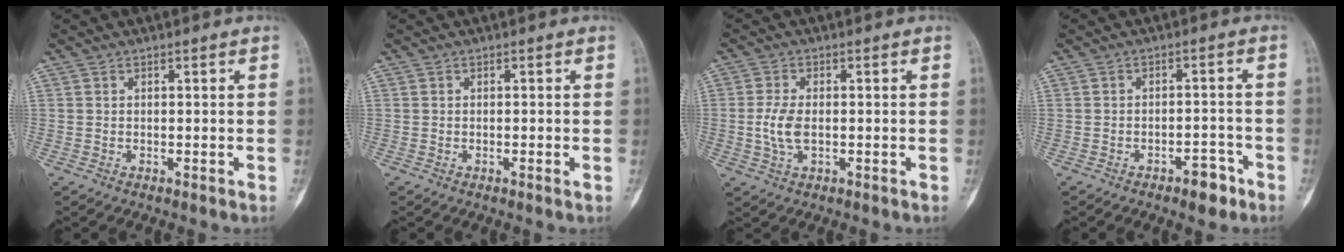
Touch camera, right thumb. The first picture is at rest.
{"total": 0.6, "force": [-0.2, 0.0, 0.6], "torque": [-0.009, -0.001, -0.003]}
{"total": 4.9, "force": [-0.5, 2.6, 4.1], "torque": [-0.094, 0.002, -0.012]}
{"total": 4.6, "force": [-2.9, 2.1, 2.9], "torque": [-0.027, 0.023, -0.039]}